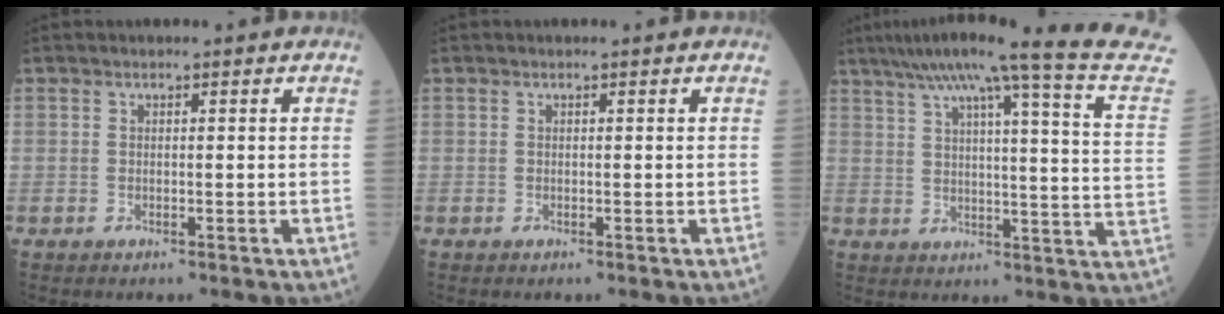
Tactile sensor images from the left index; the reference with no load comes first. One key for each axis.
{"total": 0.0}
{"total": 23.4, "fx": 20.2, "fy": -2.6, "fz": 11.5, "tx": -0.179, "ty": -0.062, "tz": 0.248}